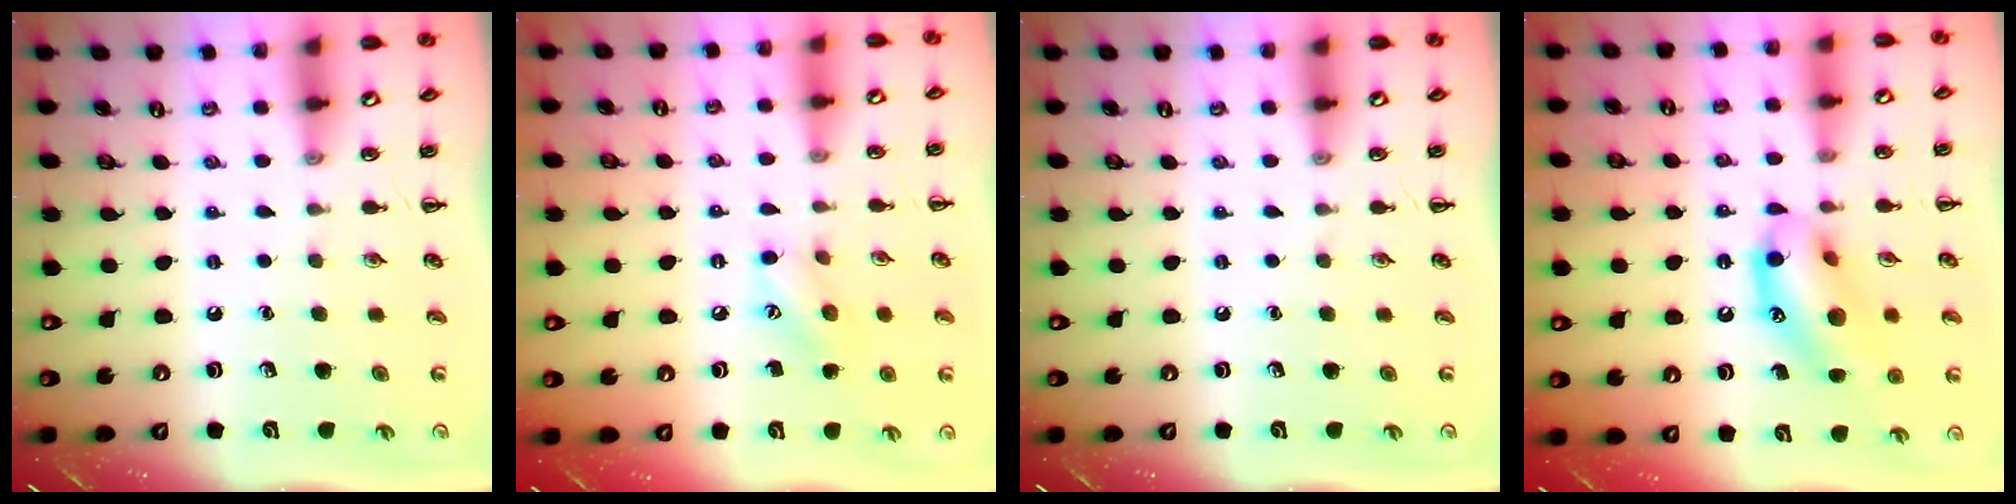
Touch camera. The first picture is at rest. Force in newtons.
{"total": 7.4, "press": 7.3, "slide": 0.6}
{"total": 0.0}
{"total": 14.9, "press": 14.6, "slide": 2.8}